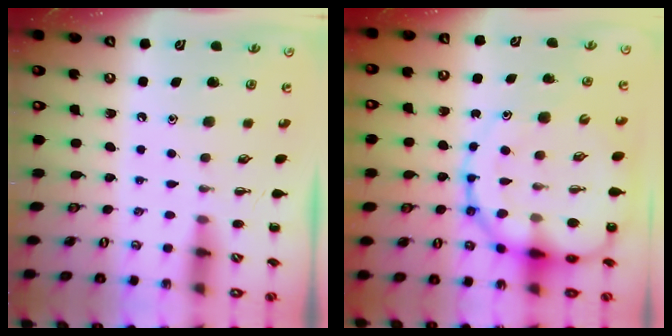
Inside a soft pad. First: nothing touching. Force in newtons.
{"total": 20.6, "press": 20.2, "slide": 4.4}